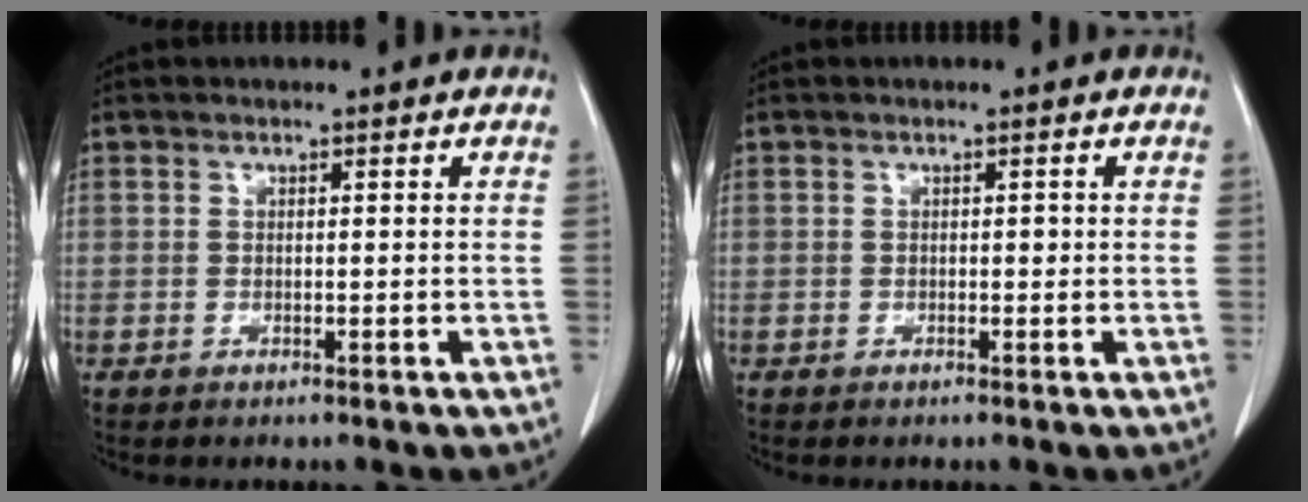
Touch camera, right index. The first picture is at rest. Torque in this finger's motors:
{"motor_torque": [0.07, 0.01, 0.01, 0.01]}